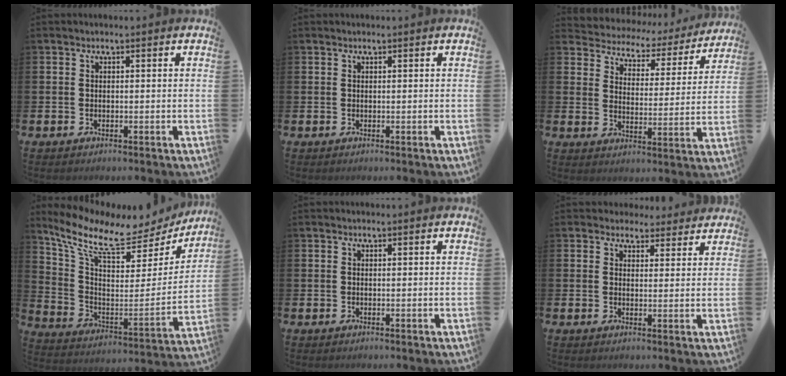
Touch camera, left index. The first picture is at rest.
{"total": 0.0}
{"total": 4.4, "force": [3.9, 2.0, 0.2], "torque": [-0.033, -0.034, 0.061]}
{"total": 10.1, "force": [8.4, 3.2, 4.6], "torque": [-0.118, -0.065, 0.137]}
{"total": 0.0}
{"total": 3.6, "force": [3.2, 1.5, -0.1], "torque": [0.003, -0.014, 0.056]}